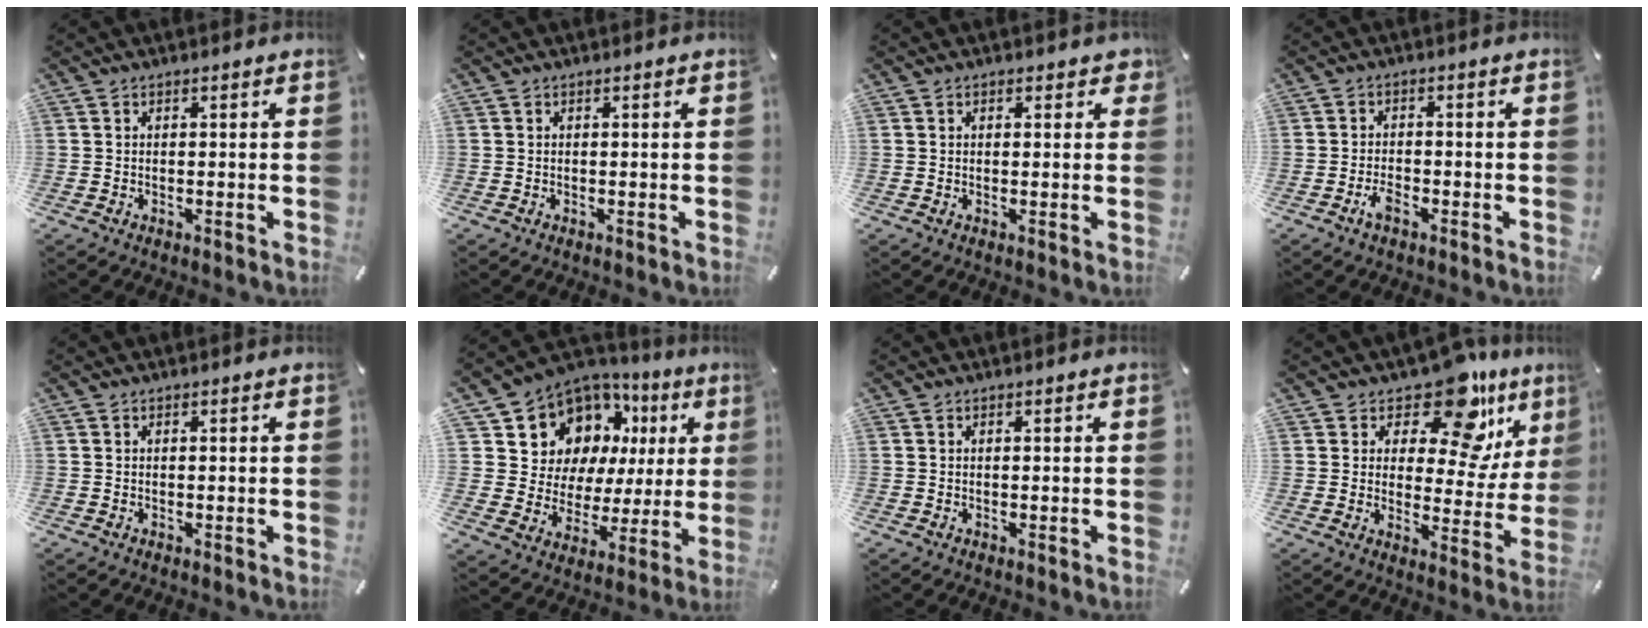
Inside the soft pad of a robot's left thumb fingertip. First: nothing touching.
{"total": 0.0}
{"total": 1.9, "force": [0.8, 1.3, 1.1], "torque": [-0.008, 0.001, 0.008]}
{"total": 3.1, "force": [-1.9, 1.5, 2.0], "torque": [-0.047, 0.005, -0.038]}
{"total": 0.0}
{"total": 11.8, "force": [6.9, 9.0, 3.2], "torque": [-0.069, -0.068, 0.132]}
{"total": 0.0}
{"total": 15.0, "force": [10.2, 7.0, 8.5], "torque": [-0.124, -0.083, 0.174]}